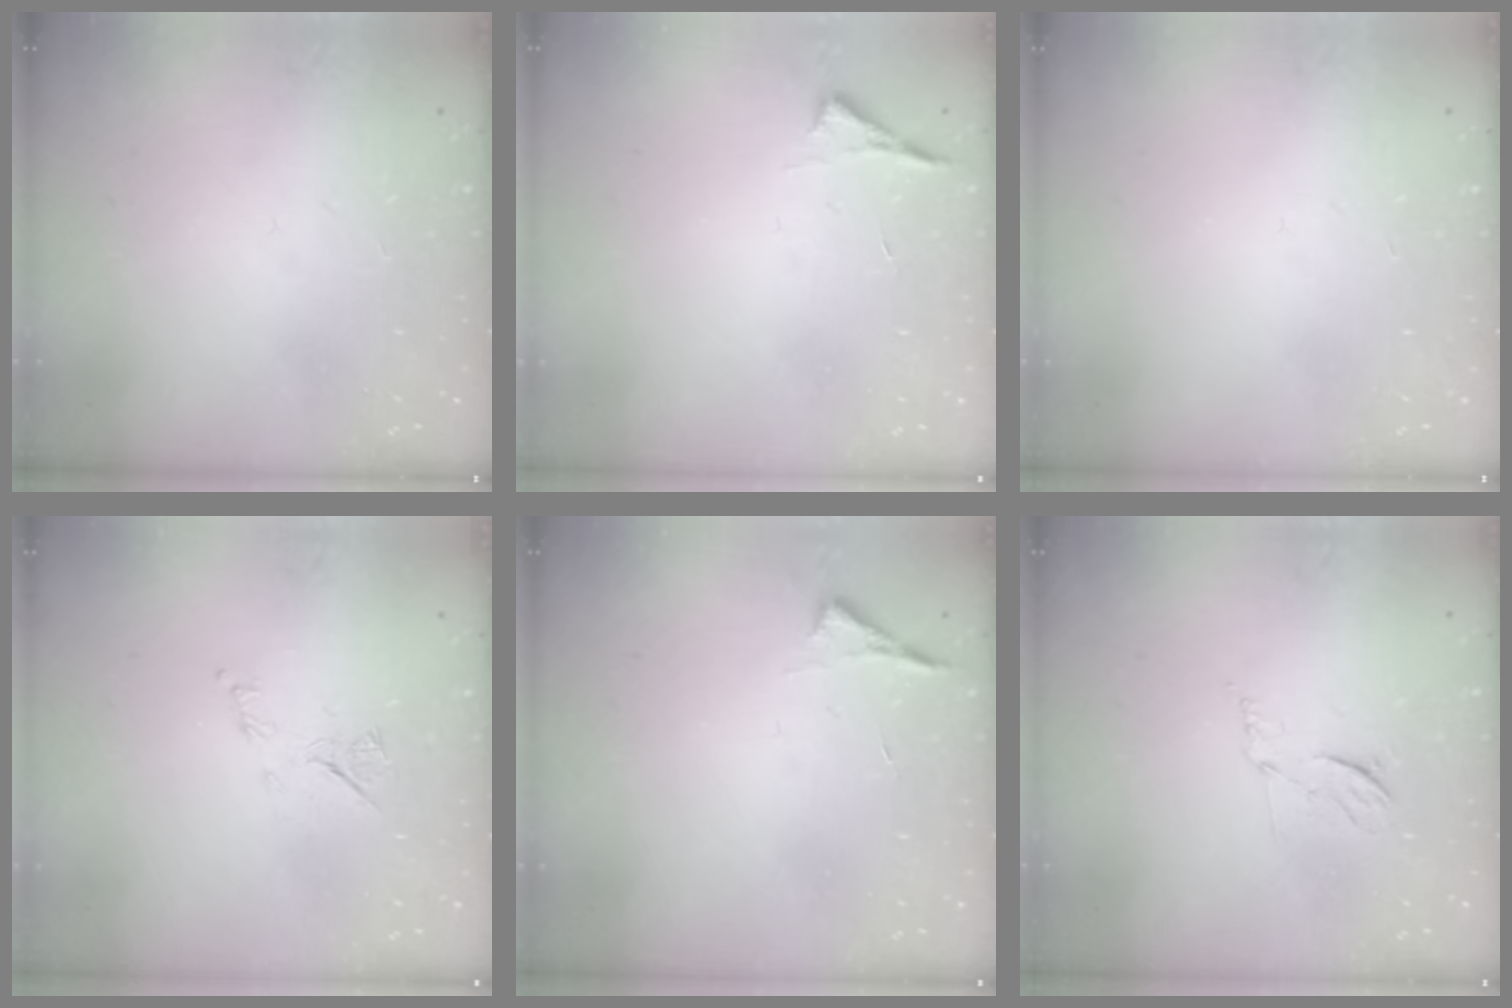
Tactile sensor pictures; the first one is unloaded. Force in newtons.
{"total": 3.6, "press": 3.6, "slide": 0.5}
{"total": 0.0}
{"total": 6.6, "press": 6.5, "slide": 0.9}
{"total": 3.6, "press": 3.6, "slide": 0.5}
{"total": 5.9, "press": 5.9, "slide": 1.0}